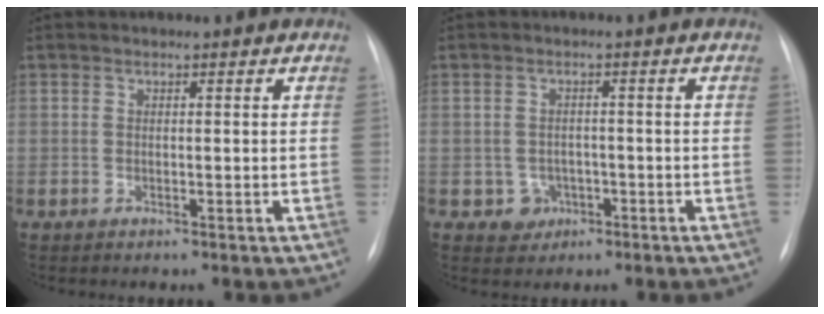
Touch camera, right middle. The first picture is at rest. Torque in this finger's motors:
{"motor_torque": [0.09, -0.28, -0.02, -0.01]}